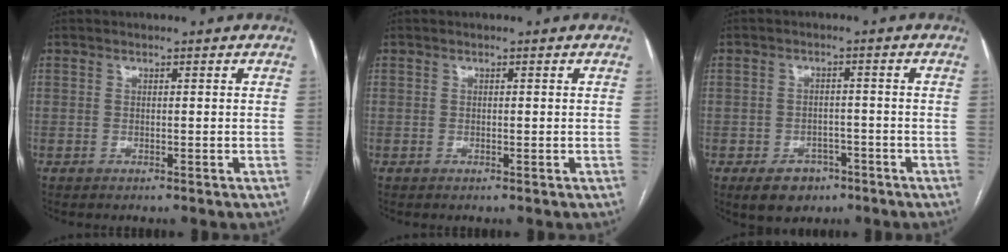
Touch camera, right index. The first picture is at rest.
{"total": 0.0}
{"total": 5.6, "force": [-3.3, 4.0, 2.3], "torque": [-0.034, 0.004, -0.040]}